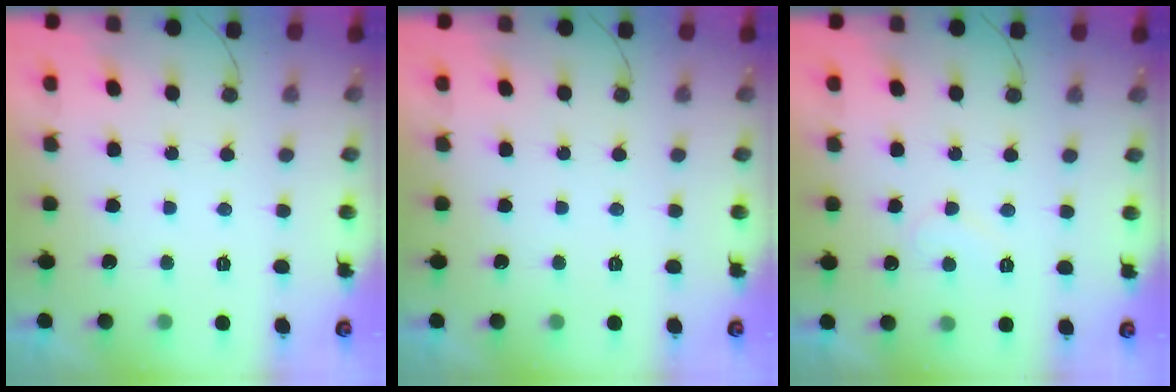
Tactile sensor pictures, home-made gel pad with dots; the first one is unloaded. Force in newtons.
{"total": 0.0}
{"total": 6.2, "press": 6.2, "slide": 0.4}